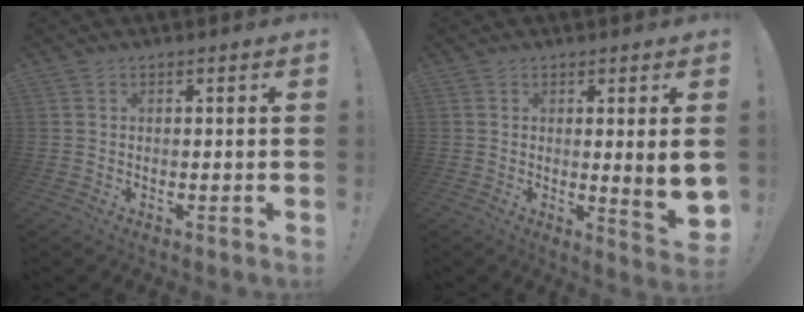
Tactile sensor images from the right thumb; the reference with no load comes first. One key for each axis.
{"total": 6.3, "fx": 0.8, "fy": -0.3, "fz": 6.2, "tx": -0.084, "ty": -0.018, "tz": 0.014}